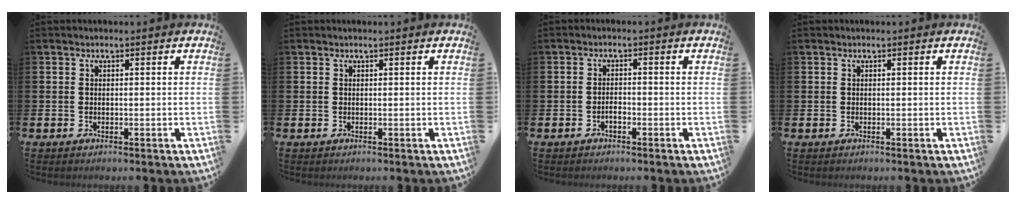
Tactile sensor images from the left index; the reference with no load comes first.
{"total": 0.0}
{"total": 1.3, "force": [-0.9, 0.5, 0.8], "torque": [-0.009, -0.004, -0.019]}
{"total": 0.0}